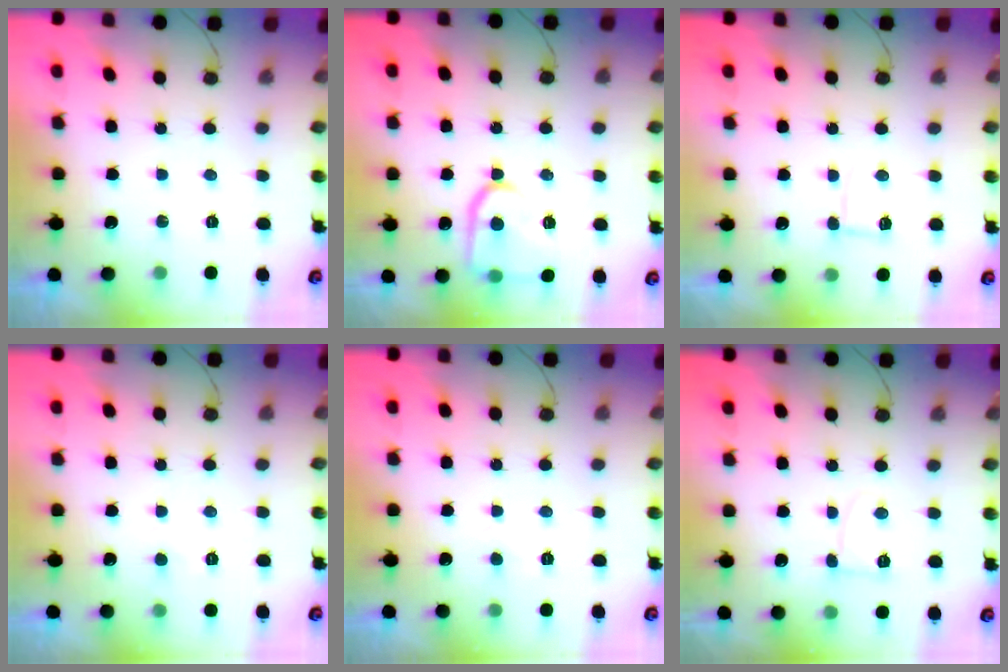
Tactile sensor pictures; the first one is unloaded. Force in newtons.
{"total": 13.4, "press": 13.4, "slide": 1.3}
{"total": 3.5, "press": 3.5, "slide": 0.5}
{"total": 2.1, "press": 2.1, "slide": 0.3}
{"total": 2.4, "press": 2.3, "slide": 0.3}
{"total": 5.0, "press": 4.9, "slide": 0.6}